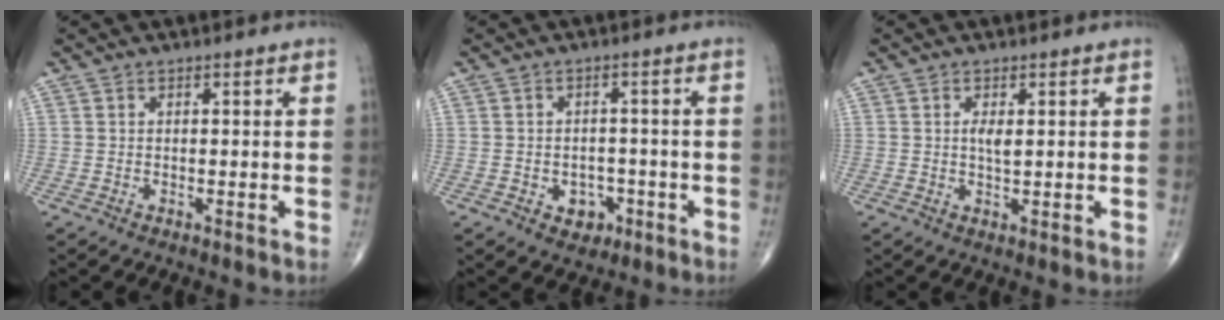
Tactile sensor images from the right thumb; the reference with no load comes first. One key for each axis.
{"total": 4.4, "fx": -1.8, "fy": 3.5, "fz": 2.1, "tx": -0.004, "ty": 0.013, "tz": -0.019}
{"total": 2.3, "fx": 0.5, "fy": 0.7, "fz": 2.1, "tx": -0.039, "ty": -0.005, "tz": 0.011}